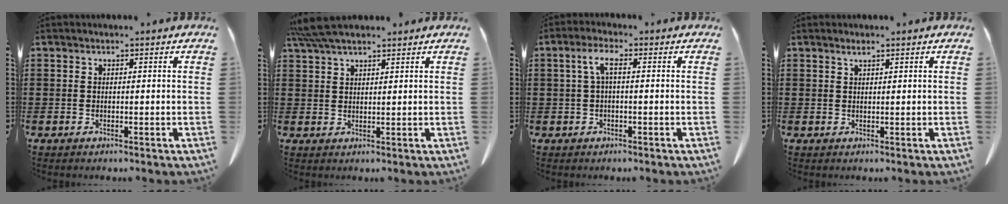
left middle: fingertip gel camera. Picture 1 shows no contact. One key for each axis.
{"total": 5.2, "fx": 4.3, "fy": 1.0, "fz": 2.8, "tx": -0.065, "ty": -0.005, "tz": 0.082}
{"total": 3.6, "fx": 0.4, "fy": 1.0, "fz": 3.4, "tx": -0.076, "ty": 0.008, "tz": 0.002}
{"total": 1.0, "fx": 0.7, "fy": 0.1, "fz": 0.6, "tx": -0.014, "ty": 0.000, "tz": 0.013}